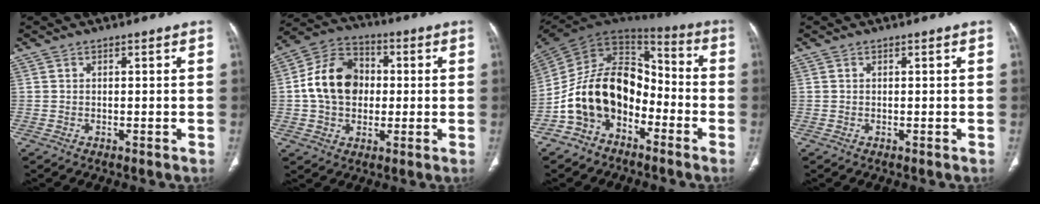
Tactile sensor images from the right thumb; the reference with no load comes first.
{"total": 13.6, "force": [0.4, 10.4, 8.7], "torque": [-0.130, 0.025, 0.001]}
{"total": 18.0, "force": [-6.6, 12.3, 11.3], "torque": [-0.177, 0.085, -0.128]}
{"total": 0.0}